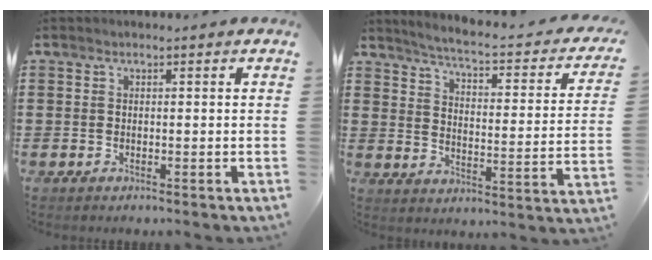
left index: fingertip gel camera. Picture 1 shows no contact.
{"total": 3.3, "force": [2.9, -0.2, 1.6], "torque": [-0.051, -0.028, 0.038]}